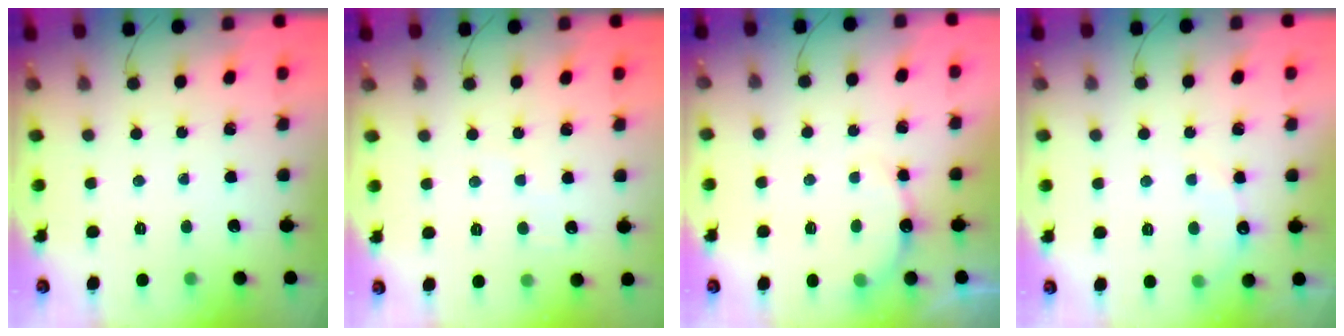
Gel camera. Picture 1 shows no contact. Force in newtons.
{"total": 3.5, "press": 3.3, "slide": 1.1}
{"total": 6.3, "press": 6.1, "slide": 1.4}
{"total": 4.4, "press": 4.2, "slide": 1.2}